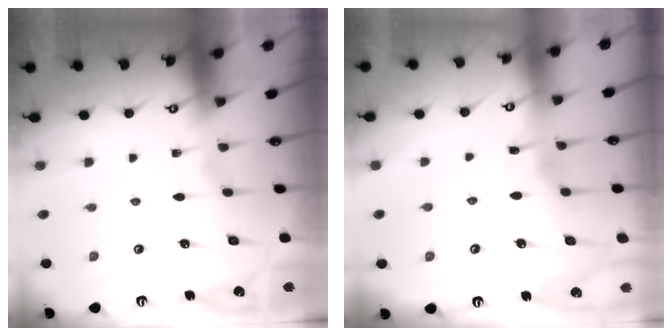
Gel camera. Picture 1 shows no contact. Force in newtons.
{"total": 3.6, "press": 3.6, "slide": 0.4}